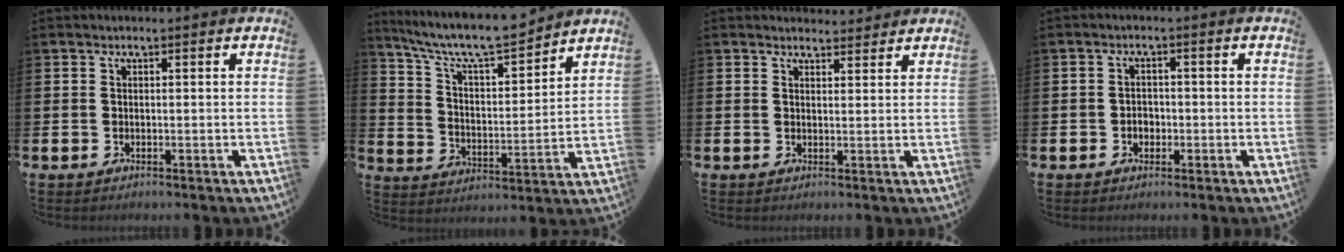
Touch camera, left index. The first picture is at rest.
{"total": 8.6, "force": [8.0, 1.3, 2.9], "torque": [-0.088, -0.060, 0.138]}
{"total": 2.4, "force": [2.3, 0.4, -0.2], "torque": [0.007, -0.015, 0.040]}
{"total": 1.9, "force": [-0.6, 1.5, 0.9], "torque": [-0.007, 0.000, -0.016]}